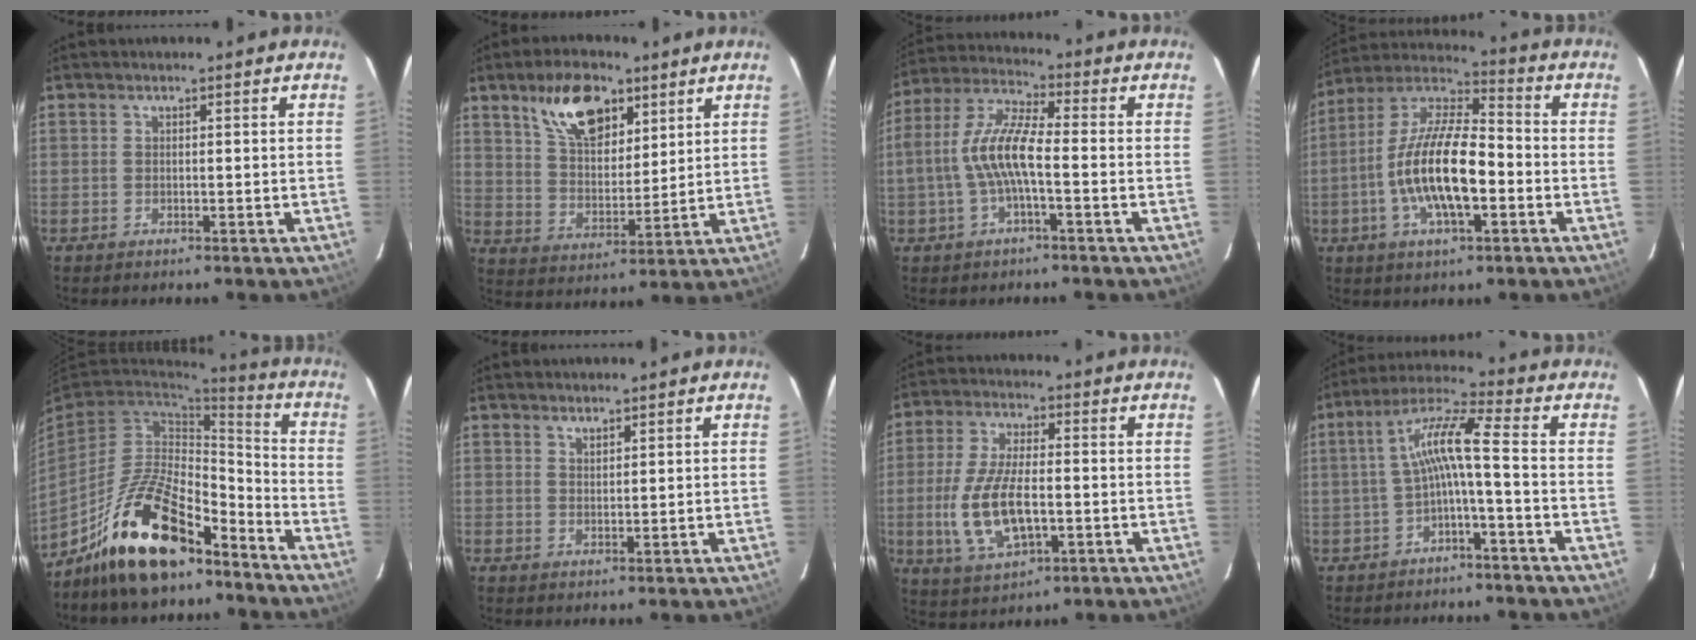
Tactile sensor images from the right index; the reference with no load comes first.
{"total": 12.7, "force": [7.5, 6.4, 8.0], "torque": [-0.134, 0.014, 0.140]}
{"total": 10.0, "force": [-1.9, 2.5, 9.5], "torque": [-0.204, 0.011, -0.035]}
{"total": 16.3, "force": [-3.9, 5.6, 14.8], "torque": [-0.288, -0.001, -0.078]}
{"total": 19.1, "force": [-12.8, 7.7, 11.8], "torque": [-0.236, 0.010, -0.223]}
{"total": 1.5, "force": [1.3, 0.4, 0.5], "torque": [-0.005, 0.000, 0.023]}
{"total": 12.9, "force": [-2.4, 5.7, 11.3], "torque": [-0.235, -0.009, -0.036]}
{"total": 7.6, "force": [-1.9, 0.0, 7.4], "torque": [-0.163, 0.019, -0.033]}